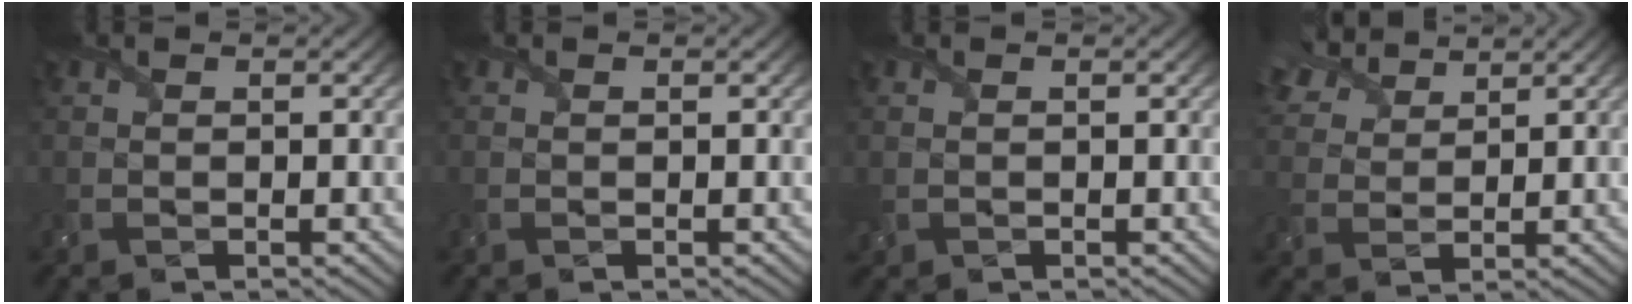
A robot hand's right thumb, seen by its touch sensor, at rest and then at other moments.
{"total": 0.0}
{"total": 0.6, "force": [0.0, 0.4, 0.4], "torque": [-0.016, 0.000, 0.003]}
{"total": 6.3, "force": [5.0, 2.8, 2.7], "torque": [-0.074, 0.023, 0.101]}